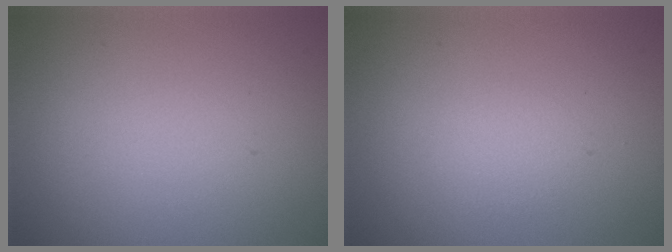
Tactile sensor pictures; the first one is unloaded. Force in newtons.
{"total": 0.9, "press": 0.9, "slide": 0.1}